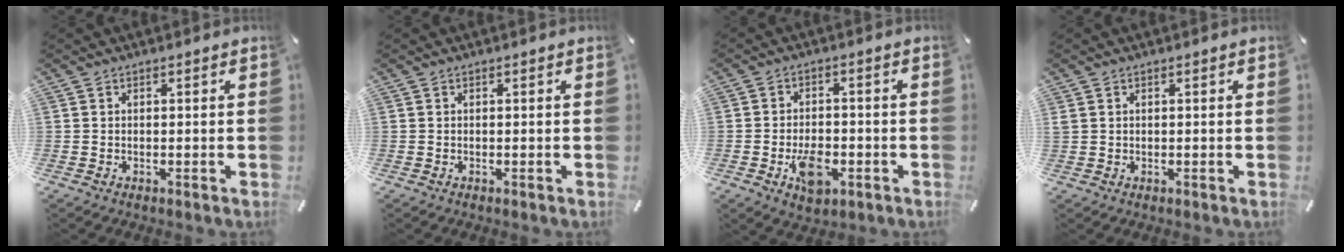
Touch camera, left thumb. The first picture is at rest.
{"total": 0.0}
{"total": 7.8, "force": [-2.9, 4.6, 5.6], "torque": [-0.102, 0.008, -0.051]}
{"total": 0.5, "force": [0.2, 0.4, 0.3], "torque": [-0.006, 0.002, 0.004]}